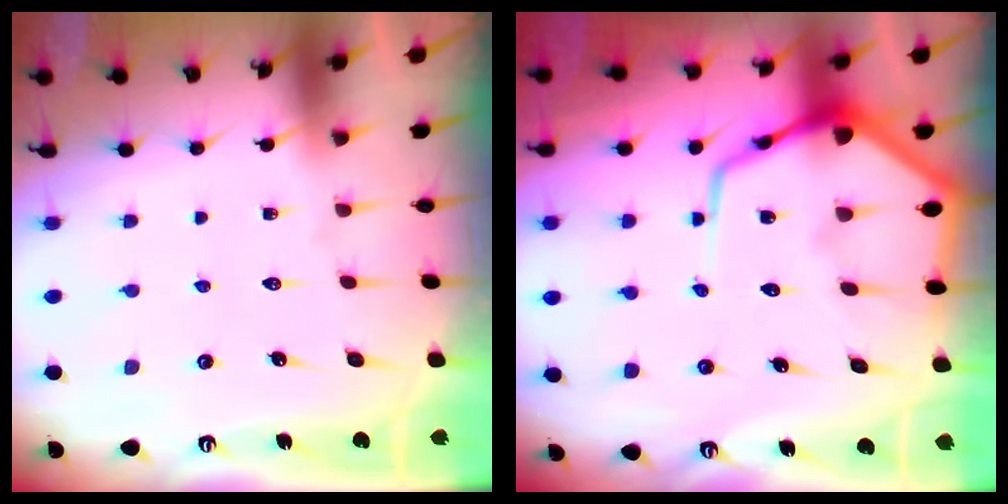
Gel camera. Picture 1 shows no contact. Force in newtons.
{"total": 12.7, "press": 12.6, "slide": 1.2}